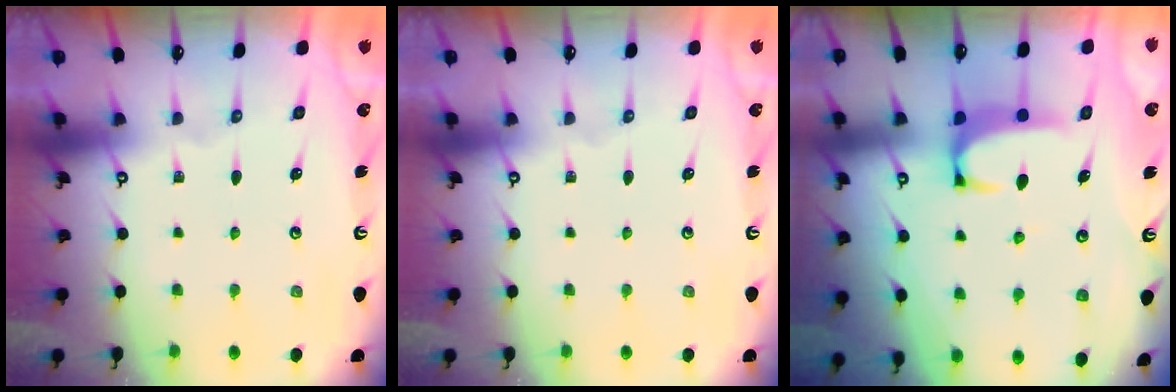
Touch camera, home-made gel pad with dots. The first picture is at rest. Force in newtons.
{"total": 0.0}
{"total": 2.0, "press": 2.0, "slide": 0.3}